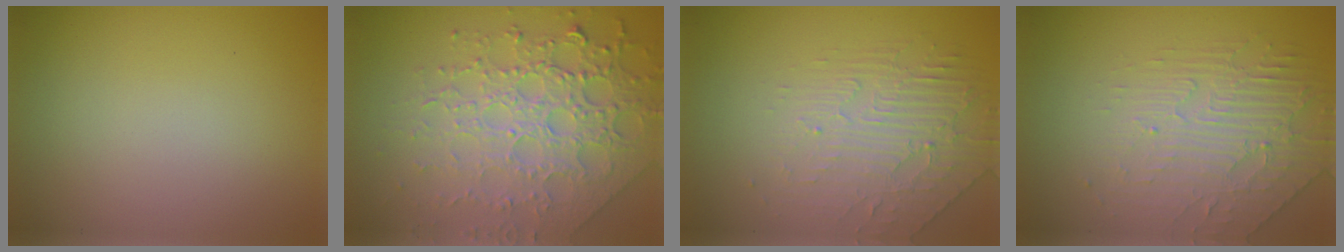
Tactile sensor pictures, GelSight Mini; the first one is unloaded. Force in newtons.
{"total": 7.9, "press": 5.6, "slide": 5.6}
{"total": 2.5, "press": 1.8, "slide": 1.6}
{"total": 2.8, "press": 2.3, "slide": 1.6}